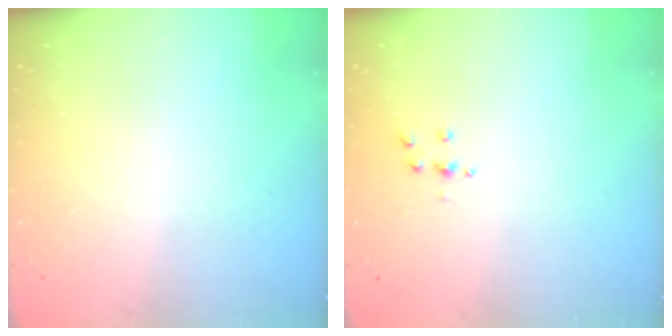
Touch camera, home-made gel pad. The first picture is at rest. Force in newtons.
{"total": 4.8, "press": 4.8, "slide": 0.5}